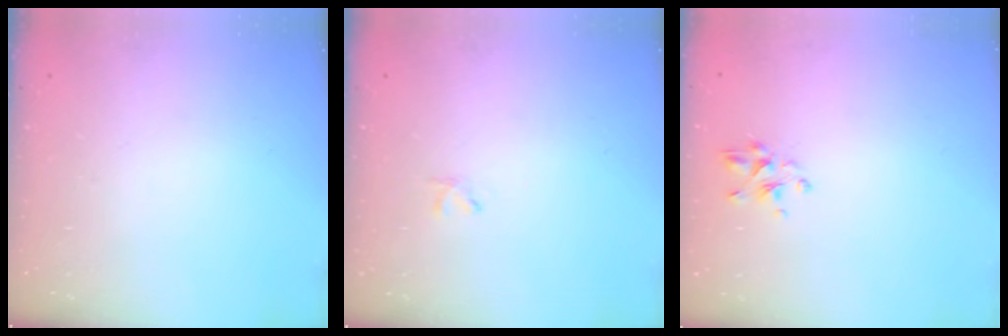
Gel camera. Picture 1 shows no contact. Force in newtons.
{"total": 0.0}
{"total": 3.0, "press": 2.7, "slide": 1.2}